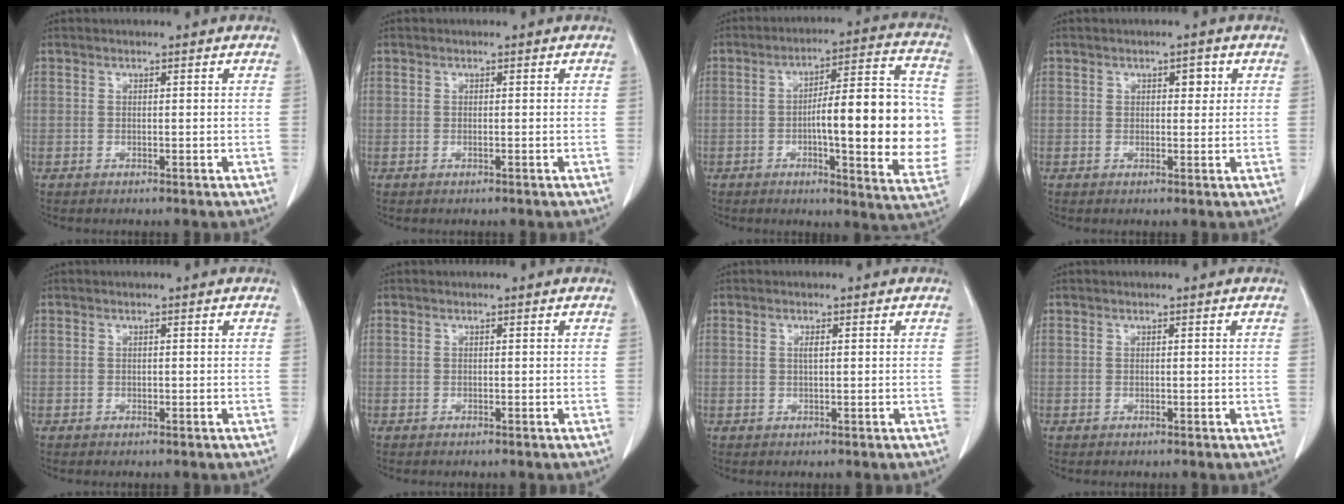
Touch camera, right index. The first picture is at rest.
{"total": 0.0}
{"total": 19.6, "force": [-1.6, 3.6, 19.2], "torque": [-0.234, 0.020, -0.016]}
{"total": 2.3, "force": [0.9, 1.3, 1.6], "torque": [-0.019, 0.004, 0.011]}
{"total": 0.0}
{"total": 0.0}
{"total": 0.9, "force": [0.2, 0.1, 0.8], "torque": [-0.018, 0.001, 0.004]}
{"total": 0.0}